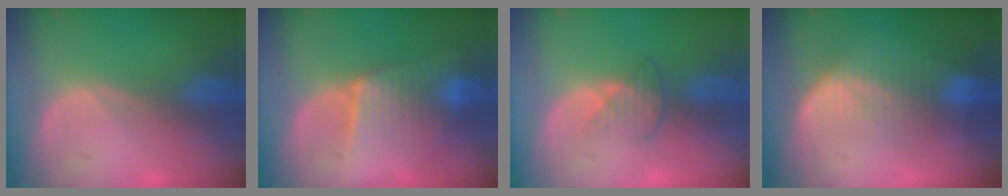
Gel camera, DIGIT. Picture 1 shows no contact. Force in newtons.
{"total": 6.4, "press": 6.3, "slide": 0.7}
{"total": 3.0, "press": 2.8, "slide": 1.1}
{"total": 7.1, "press": 6.5, "slide": 2.8}